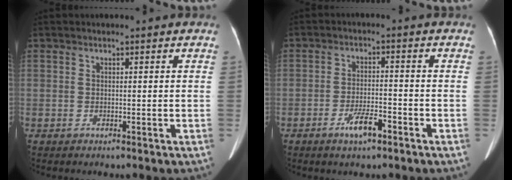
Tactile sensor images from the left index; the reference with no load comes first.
{"total": 4.4, "force": [-2.8, 0.9, 3.3], "torque": [-0.063, -0.001, -0.048]}